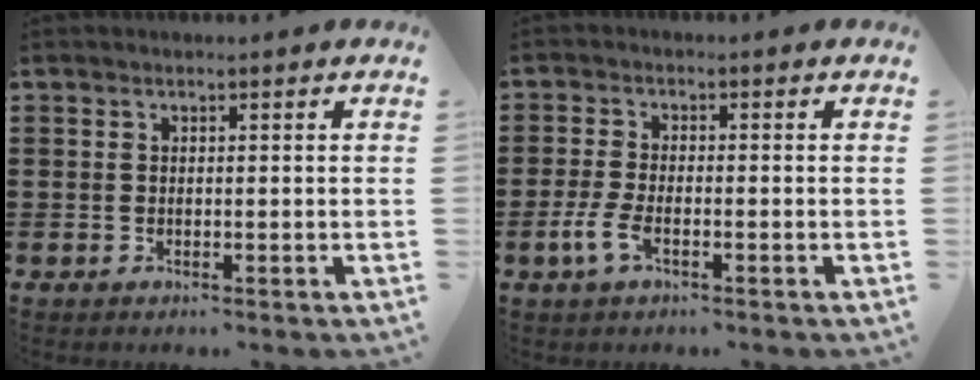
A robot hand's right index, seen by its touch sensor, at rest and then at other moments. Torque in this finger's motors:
{"motor_torque": [2.14, 0.00, 0.01, 0.00]}